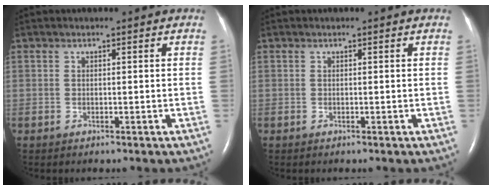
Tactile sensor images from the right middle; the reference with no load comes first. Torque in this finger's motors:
{"motor_torque": [0.00, 0.00, 0.00, 0.00]}